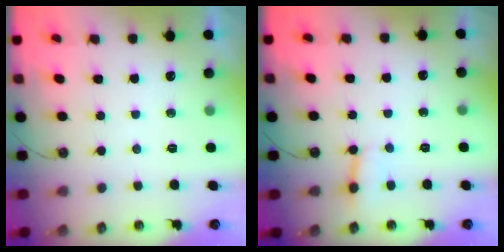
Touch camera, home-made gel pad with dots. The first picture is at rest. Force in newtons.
{"total": 3.7, "press": 3.6, "slide": 0.4}